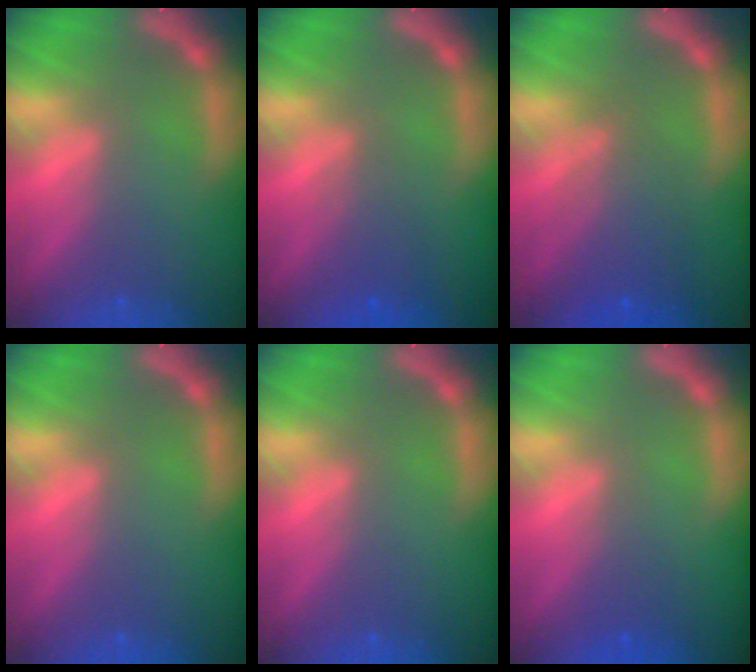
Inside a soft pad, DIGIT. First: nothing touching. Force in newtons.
{"total": 2.5}
{"total": 4.6}
{"total": 0.0}
{"total": 0.0}
{"total": 1.5}